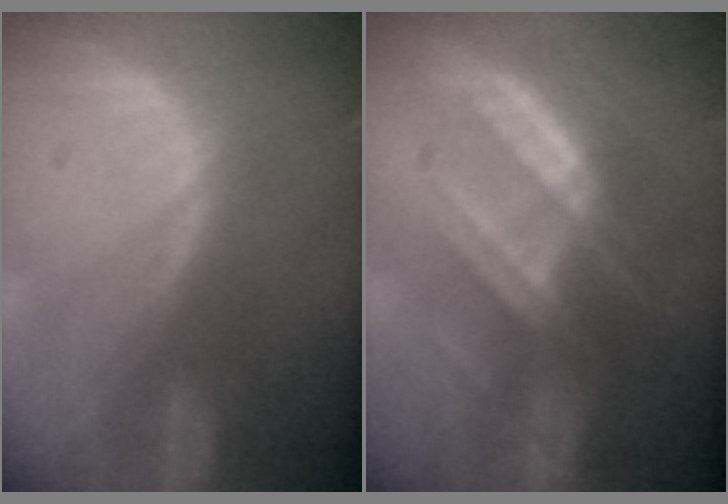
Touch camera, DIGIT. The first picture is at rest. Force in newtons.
{"total": 6.8, "press": 6.7, "slide": 1.0}